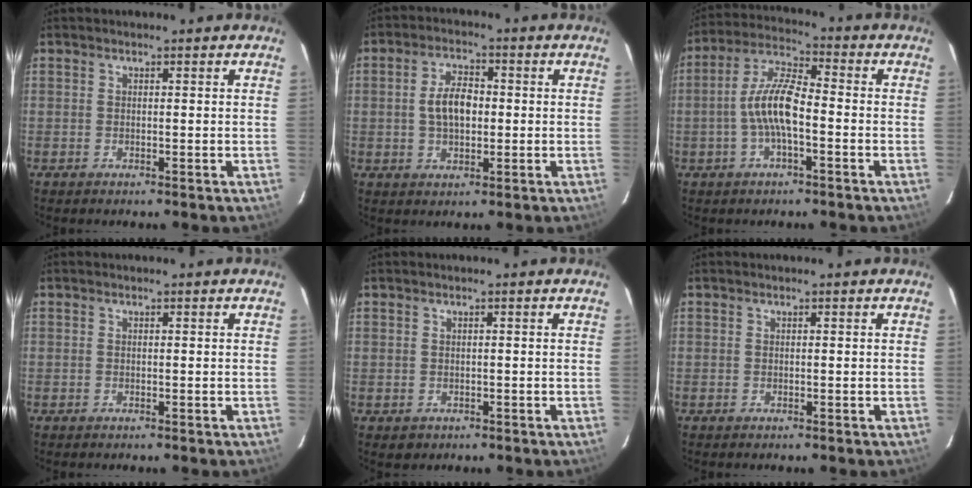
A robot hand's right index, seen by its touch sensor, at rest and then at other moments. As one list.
[{"total": 6.6, "force": [0.0, 3.8, 5.4], "torque": [-0.103, 0.011, 0.004]}, {"total": 9.3, "force": [-2.3, 2.8, 8.5], "torque": [-0.183, 0.013, -0.045]}, {"total": 0.0}, {"total": 1.5, "force": [-0.4, 1.5, 0.2], "torque": [-0.002, -0.001, 0.000]}, {"total": 0.0}]